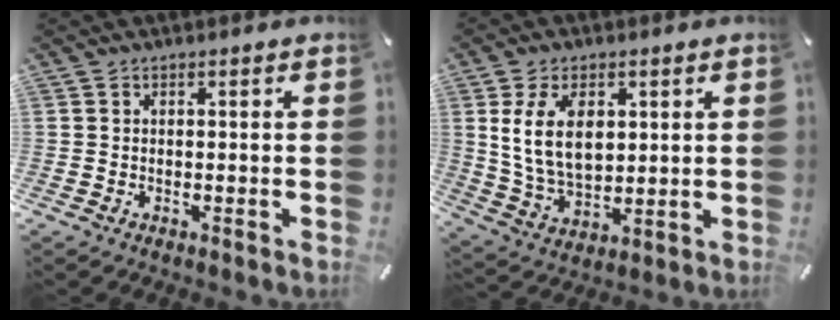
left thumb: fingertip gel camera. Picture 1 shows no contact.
{"total": 11.8, "force": [3.2, 7.5, 8.5], "torque": [-0.189, -0.003, 0.055]}